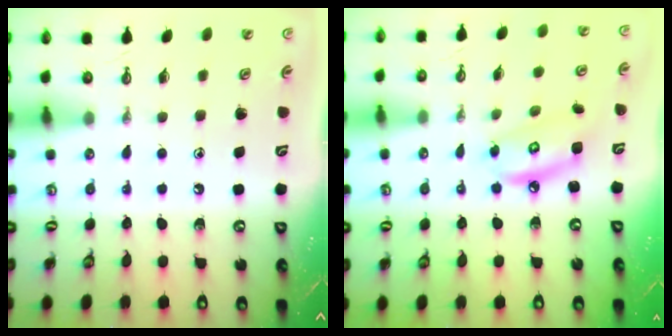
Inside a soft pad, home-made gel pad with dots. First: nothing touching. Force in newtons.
{"total": 7.7, "press": 7.7, "slide": 0.6}